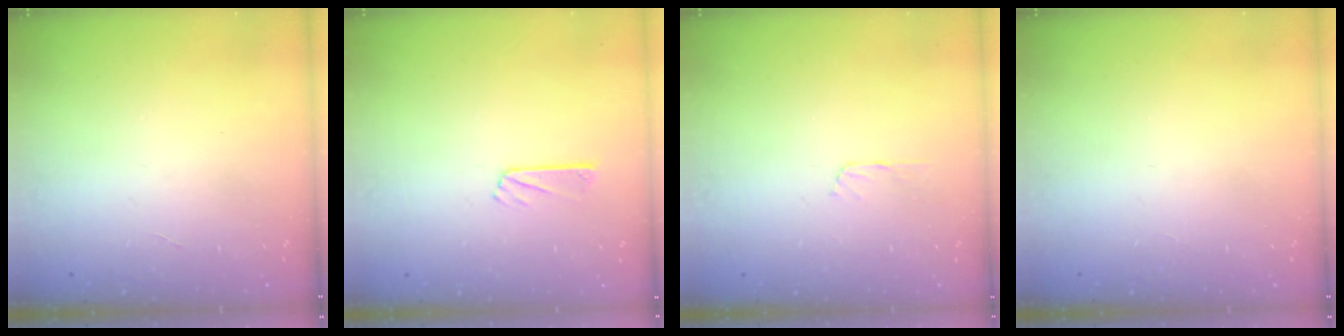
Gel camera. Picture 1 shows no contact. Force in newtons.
{"total": 5.3, "press": 5.3, "slide": 0.3}
{"total": 3.0, "press": 2.9, "slide": 0.4}
{"total": 0.0}